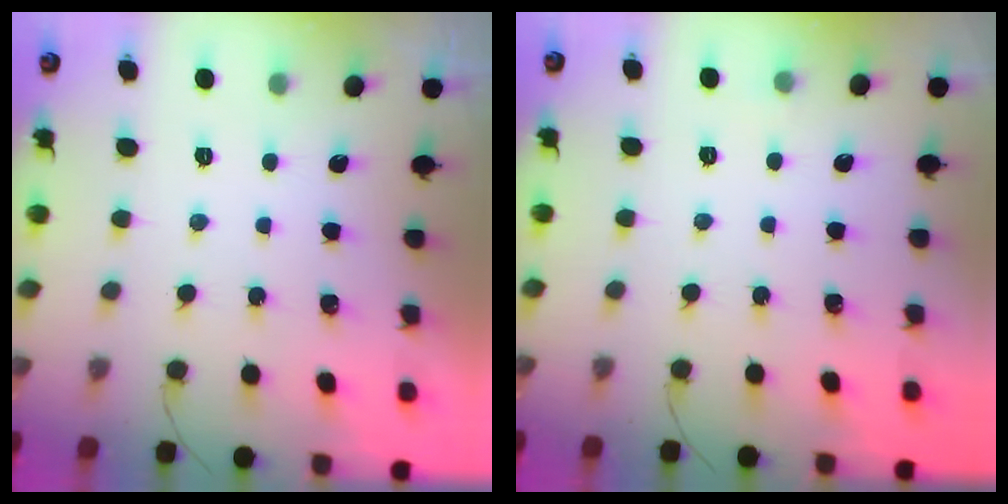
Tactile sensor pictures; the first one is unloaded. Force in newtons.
{"total": 2.7, "press": 2.0, "slide": 1.8}